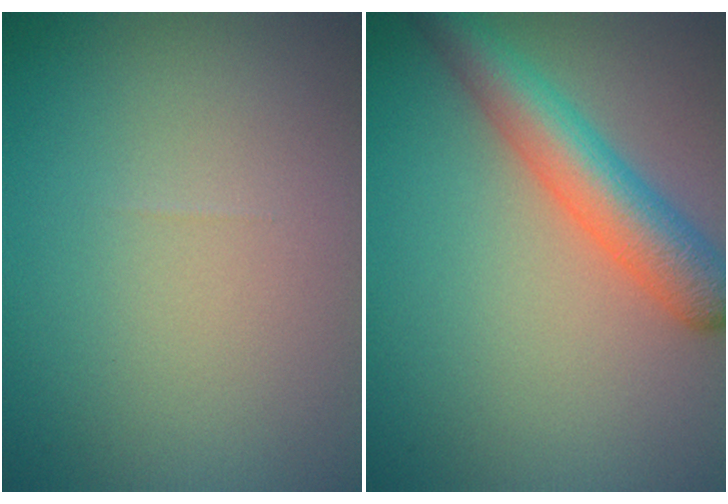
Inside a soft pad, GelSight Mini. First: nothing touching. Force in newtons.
{"total": 5.4, "press": 5.4, "slide": 0.2}